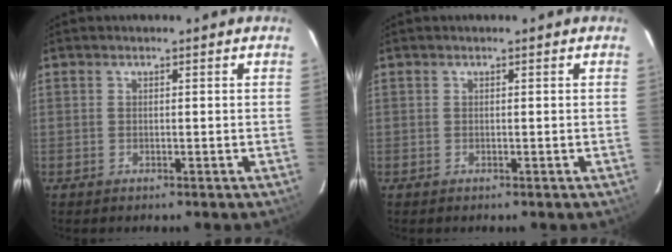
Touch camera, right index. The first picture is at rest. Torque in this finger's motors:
{"motor_torque": [0.00, 0.00, 0.00, 0.00]}